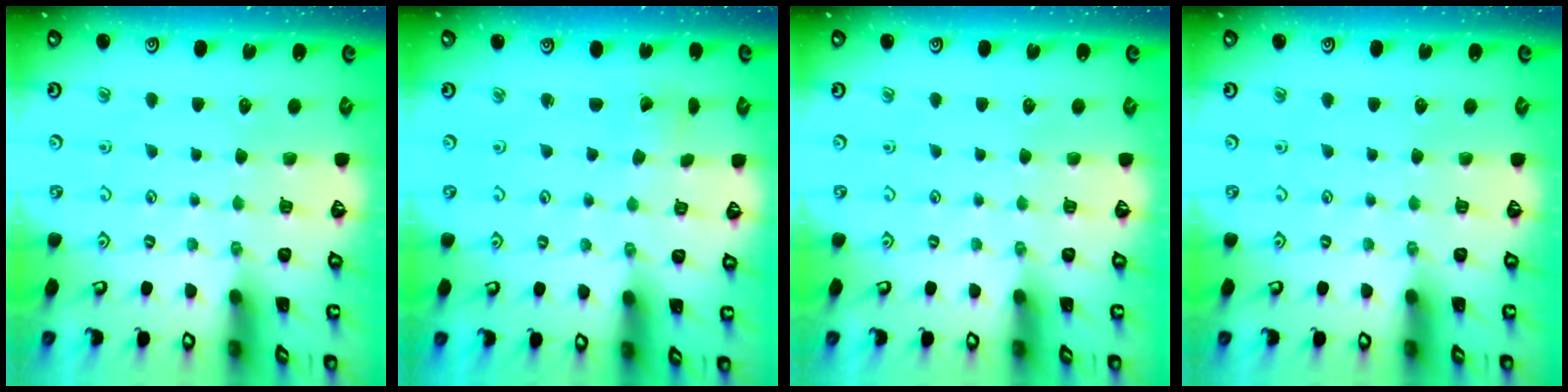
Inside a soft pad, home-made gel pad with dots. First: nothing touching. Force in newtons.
{"total": 2.1, "press": 2.1, "slide": 0.1}
{"total": 0.0}
{"total": 0.0}